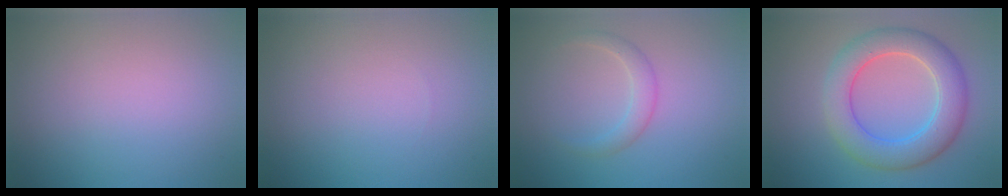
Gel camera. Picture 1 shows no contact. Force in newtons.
{"total": 0.0}
{"total": 1.7, "press": 1.7, "slide": 0.1}
{"total": 6.3, "press": 6.3, "slide": 0.0}